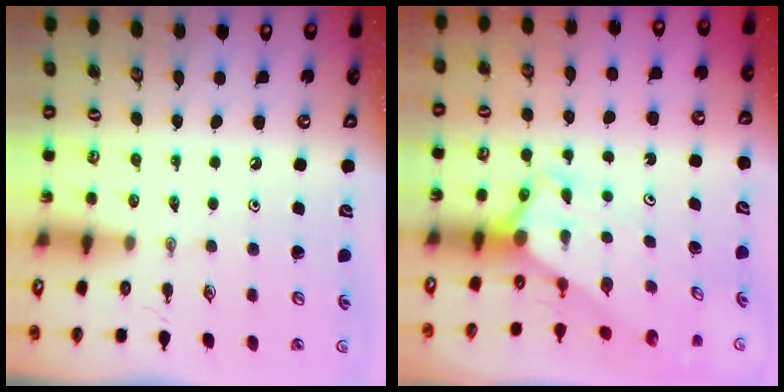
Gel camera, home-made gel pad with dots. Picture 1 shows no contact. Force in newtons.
{"total": 3.0, "press": 3.0, "slide": 0.2}